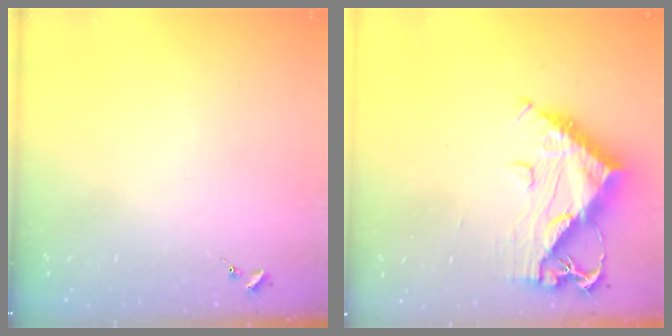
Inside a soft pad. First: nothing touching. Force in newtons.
{"total": 13.6, "press": 13.6, "slide": 1.1}